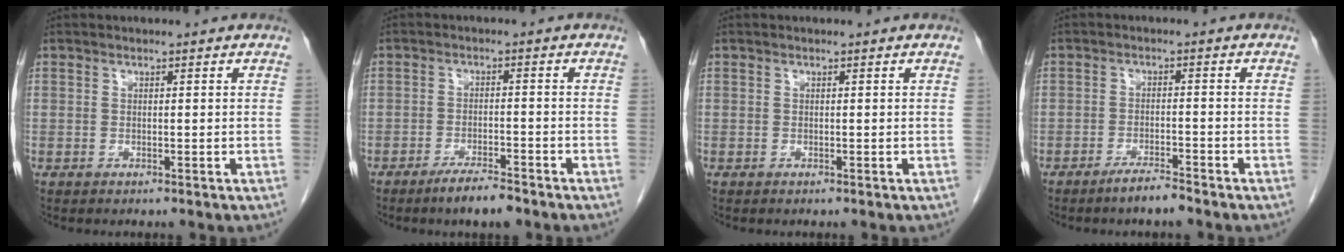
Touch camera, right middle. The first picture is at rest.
{"total": 4.7, "force": [-3.6, 0.6, 2.9], "torque": [-0.054, -0.005, -0.061]}
{"total": 0.0}
{"total": 3.3, "force": [-2.8, 0.1, 1.8], "torque": [-0.035, -0.003, -0.050]}